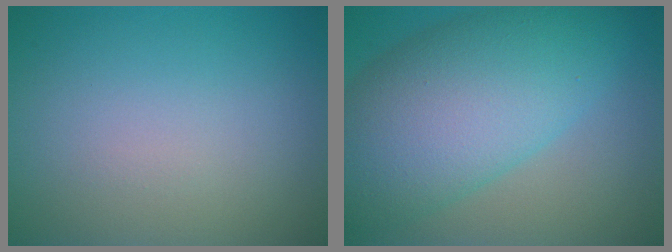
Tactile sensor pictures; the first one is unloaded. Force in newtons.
{"total": 11.1, "press": 11.1, "slide": 0.2}